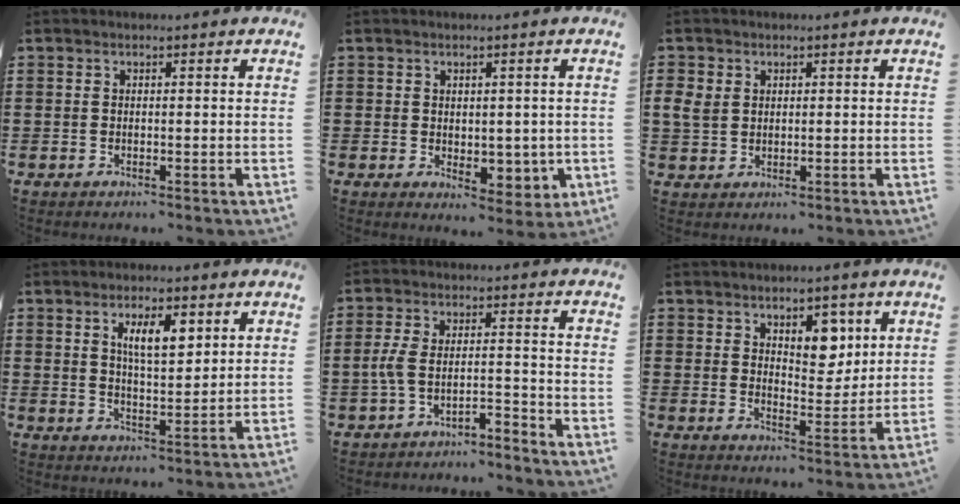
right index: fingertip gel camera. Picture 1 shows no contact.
{"total": 3.3, "force": [0.9, 2.8, 1.4], "torque": [-0.026, 0.007, 0.018]}
{"total": 2.9, "force": [1.0, 2.4, 1.3], "torque": [-0.043, 0.008, 0.015]}
{"total": 5.9, "force": [2.6, 2.1, 4.8], "torque": [-0.086, 0.002, 0.039]}
{"total": 3.9, "force": [-3.2, 0.7, 2.1], "torque": [-0.057, 0.002, -0.070]}
{"total": 5.8, "force": [3.2, 3.4, 3.3], "torque": [-0.046, -0.006, 0.050]}